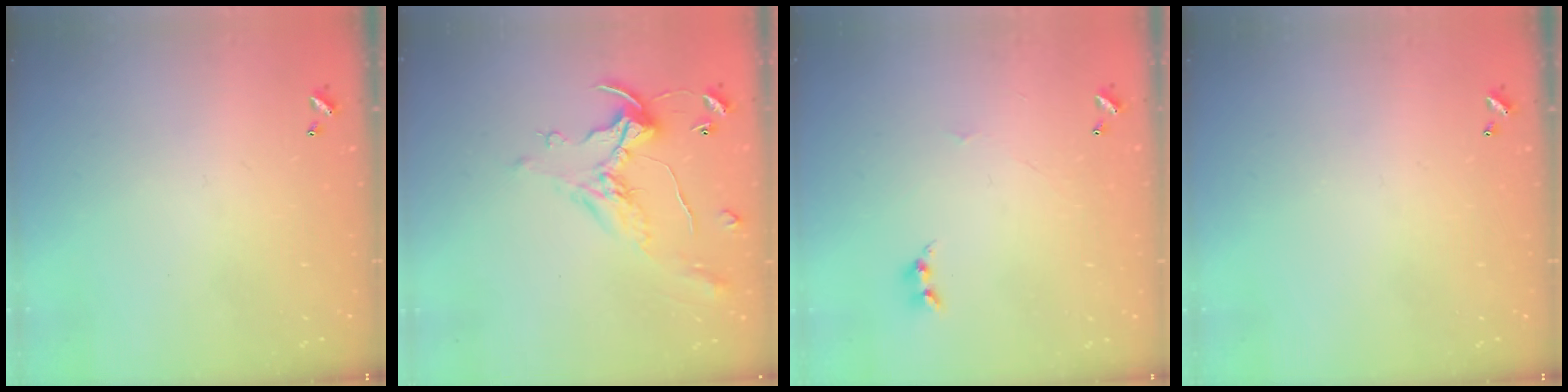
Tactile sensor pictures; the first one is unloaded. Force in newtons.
{"total": 1.1, "press": 0.8, "slide": 0.9}
{"total": 2.1, "press": 2.0, "slide": 0.5}
{"total": 0.0}